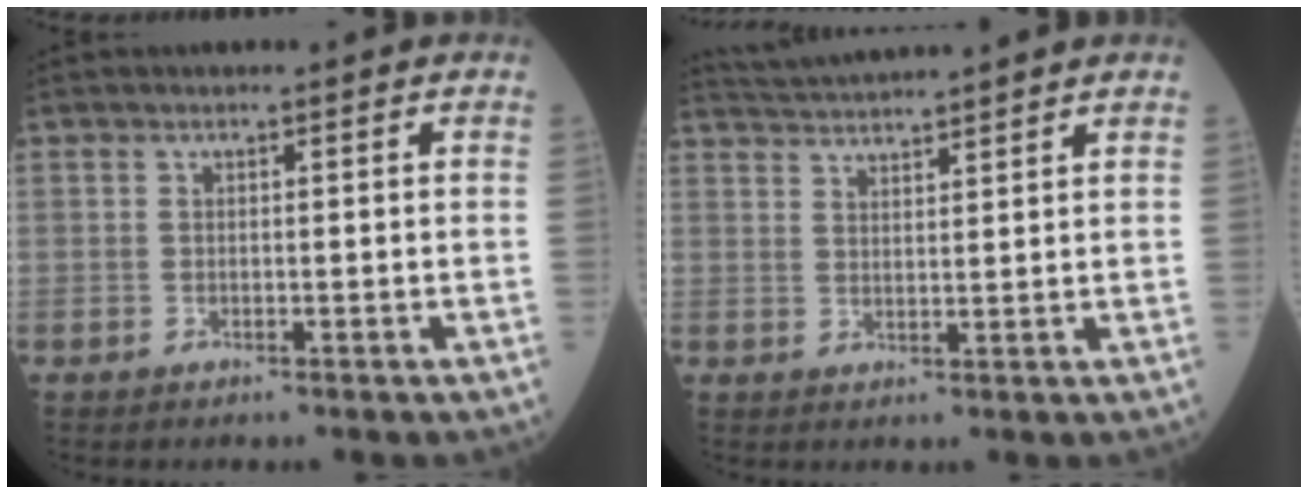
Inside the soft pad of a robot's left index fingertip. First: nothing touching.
{"total": 7.5, "force": [7.1, -0.9, 2.1], "torque": [-0.045, 0.029, 0.117]}